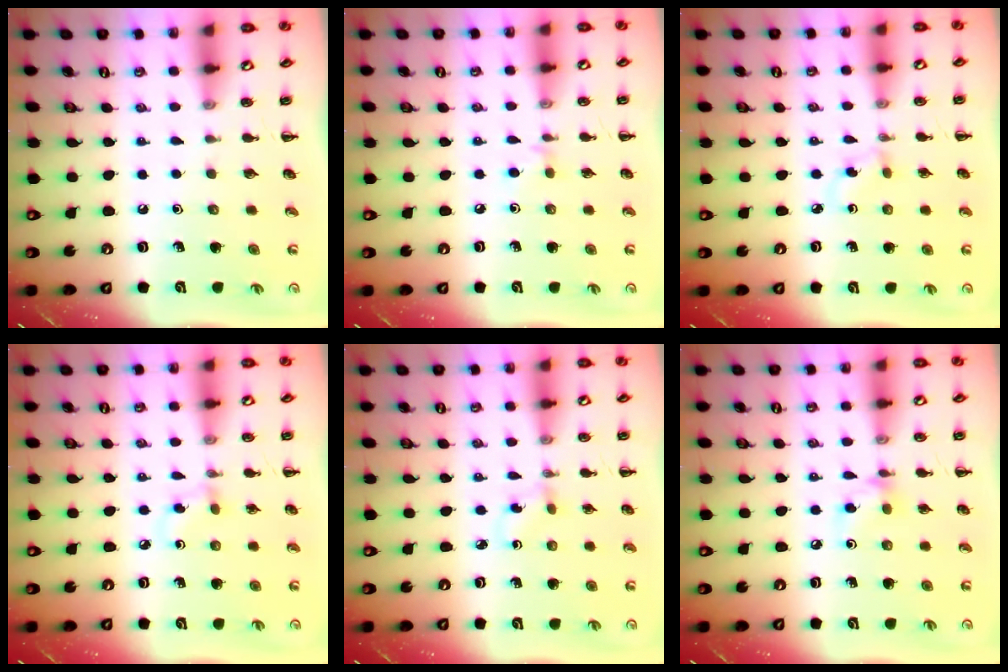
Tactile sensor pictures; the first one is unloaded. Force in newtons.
{"total": 3.0, "press": 2.7, "slide": 1.2}
{"total": 2.6, "press": 2.3, "slide": 1.1}
{"total": 4.4, "press": 4.0, "slide": 1.7}
{"total": 1.0, "press": 0.8, "slide": 0.6}
{"total": 6.0, "press": 6.0, "slide": 0.9}